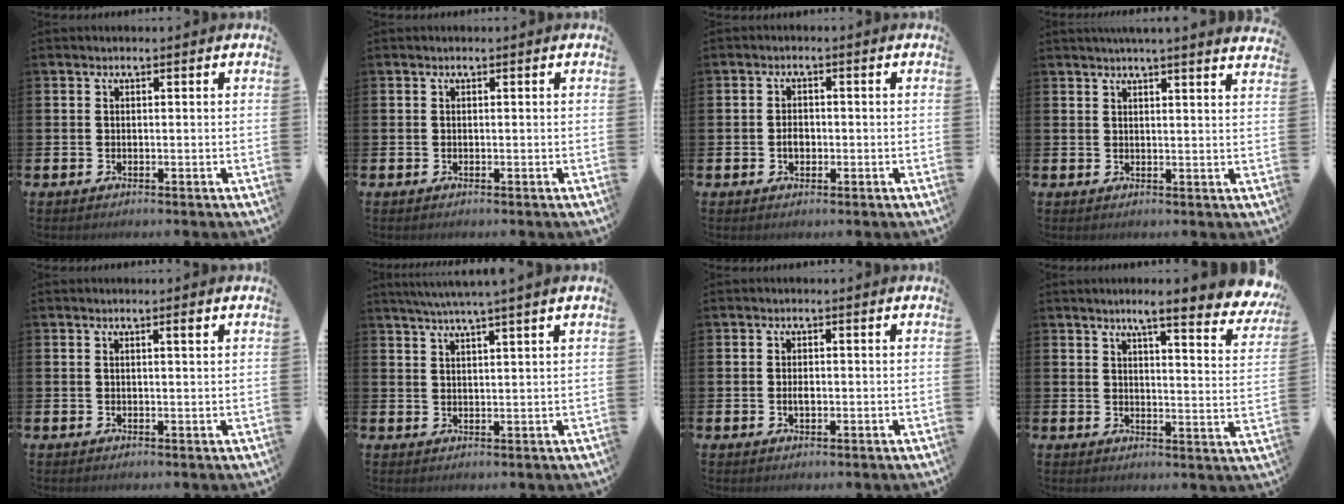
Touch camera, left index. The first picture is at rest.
{"total": 0.0}
{"total": 2.0, "force": [-0.5, 1.4, 1.3], "torque": [-0.016, 0.002, -0.013]}
{"total": 3.2, "force": [3.1, -0.8, 0.4], "torque": [-0.011, -0.019, 0.056]}
{"total": 1.3, "force": [0.6, 0.1, 1.2], "torque": [-0.013, -0.003, 0.007]}
{"total": 4.0, "force": [3.6, -1.1, 1.5], "torque": [-0.041, -0.010, 0.065]}
{"total": 1.3, "force": [-0.2, 0.7, 1.1], "torque": [-0.020, 0.004, -0.006]}
{"total": 6.9, "force": [5.9, 0.6, 3.6], "torque": [-0.059, -0.041, 0.092]}